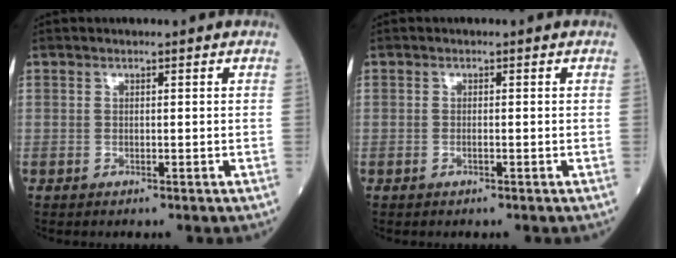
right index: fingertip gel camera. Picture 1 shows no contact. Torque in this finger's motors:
{"motor_torque": [-0.08, -0.05, 0.01, -0.01]}